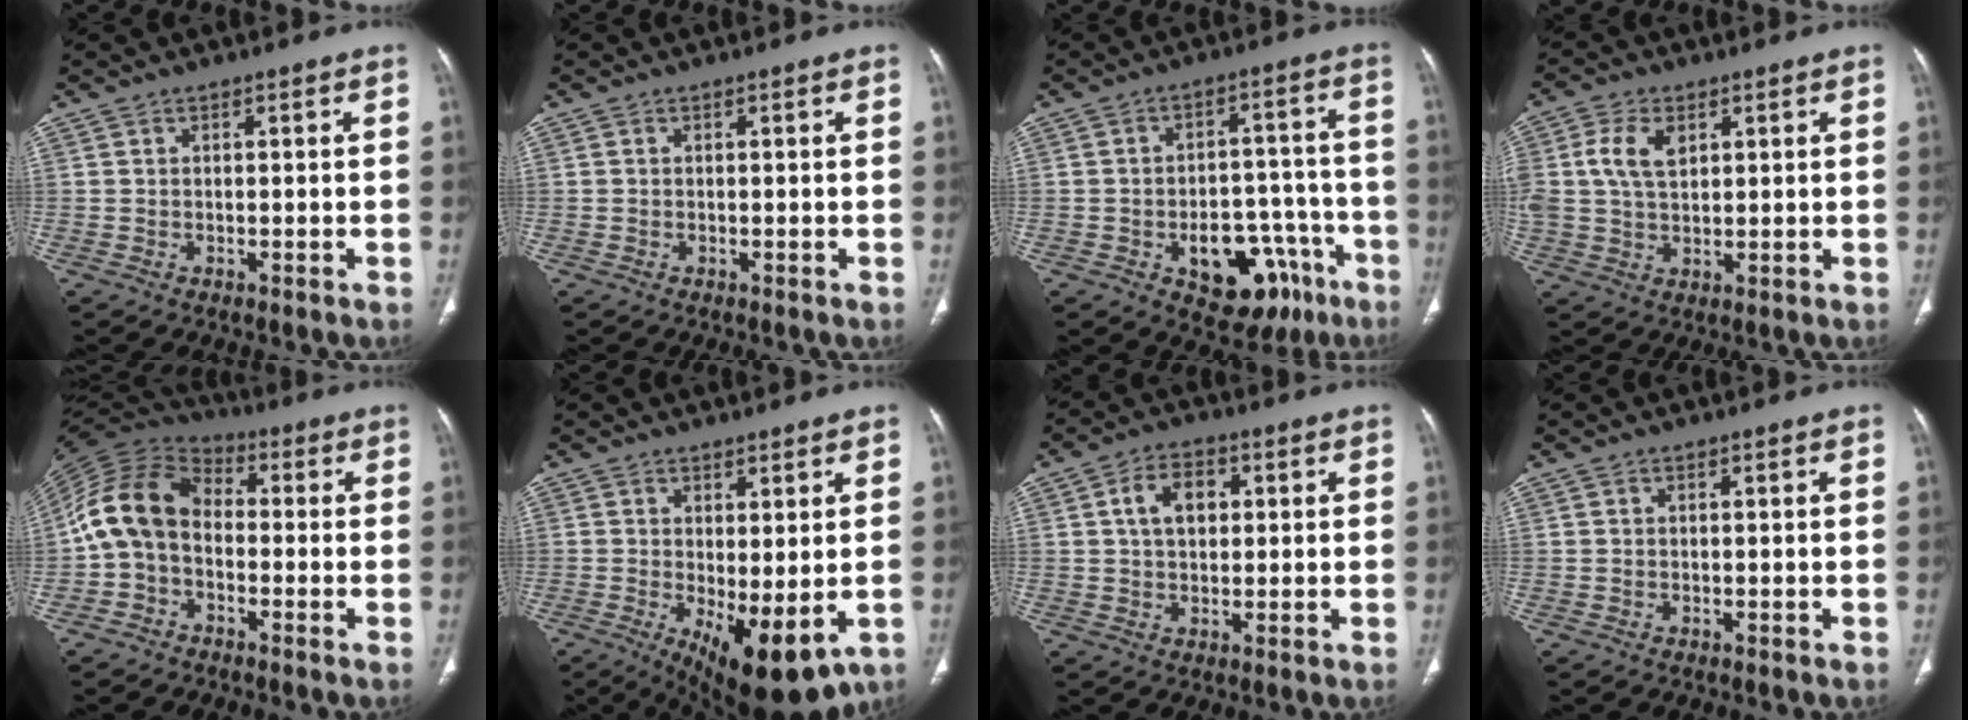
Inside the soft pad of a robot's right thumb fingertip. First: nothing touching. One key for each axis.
{"total": 0.0}
{"total": 15.5, "fx": -7.4, "fy": 9.5, "fz": 9.8, "tx": -0.089, "ty": 0.053, "tz": -0.090}
{"total": 7.3, "fx": 2.2, "fy": 4.4, "fz": 5.4, "tx": -0.109, "ty": 0.001, "tz": 0.044}
{"total": 12.2, "fx": -1.5, "fy": 8.9, "fz": 8.2, "tx": -0.154, "ty": 0.041, "tz": -0.045}
{"total": 11.2, "fx": -2.6, "fy": 4.3, "fz": 10.0, "tx": -0.147, "ty": -0.020, "tz": -0.020}
{"total": 7.1, "fx": 1.6, "fy": 4.9, "fz": 4.9, "tx": -0.063, "ty": 0.008, "tz": 0.024}
{"total": 0.0}